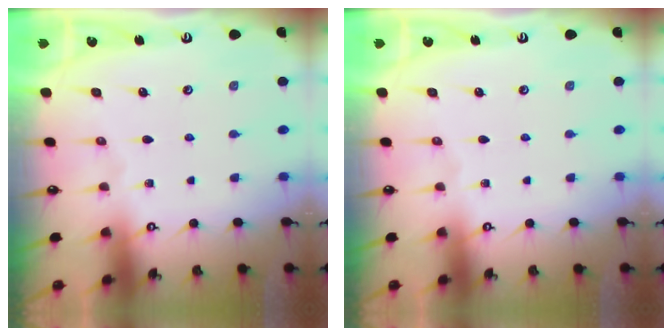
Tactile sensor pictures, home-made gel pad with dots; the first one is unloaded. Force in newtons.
{"total": 0.0}